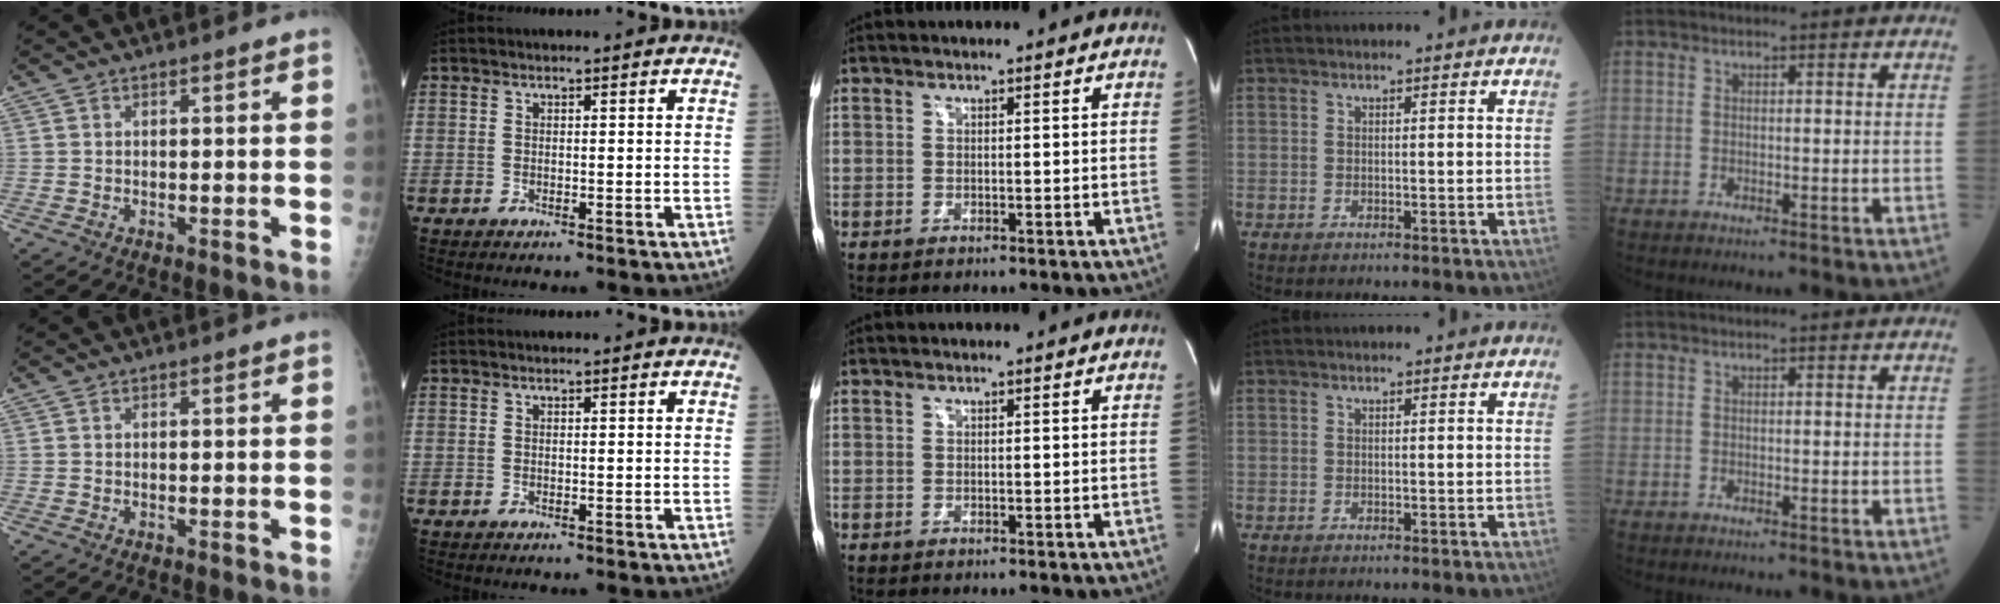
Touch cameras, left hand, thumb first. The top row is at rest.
{}